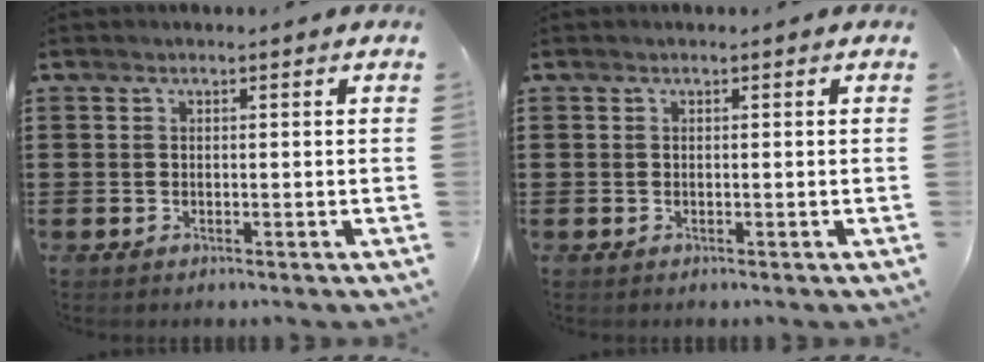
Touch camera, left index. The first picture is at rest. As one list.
[{"total": 0.0}]